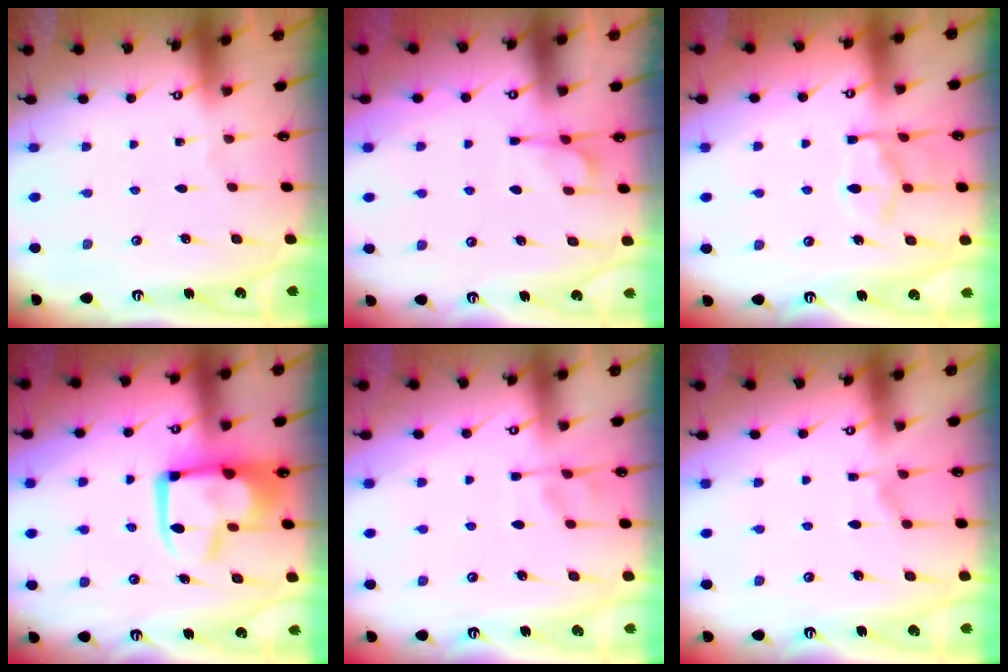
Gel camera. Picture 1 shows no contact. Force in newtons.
{"total": 1.1, "press": 0.0, "slide": 1.1}
{"total": 11.9, "press": 11.8, "slide": 1.1}
{"total": 14.7, "press": 14.6, "slide": 1.6}
{"total": 2.0, "press": 1.5, "slide": 1.3}
{"total": 7.0, "press": 7.0, "slide": 0.7}